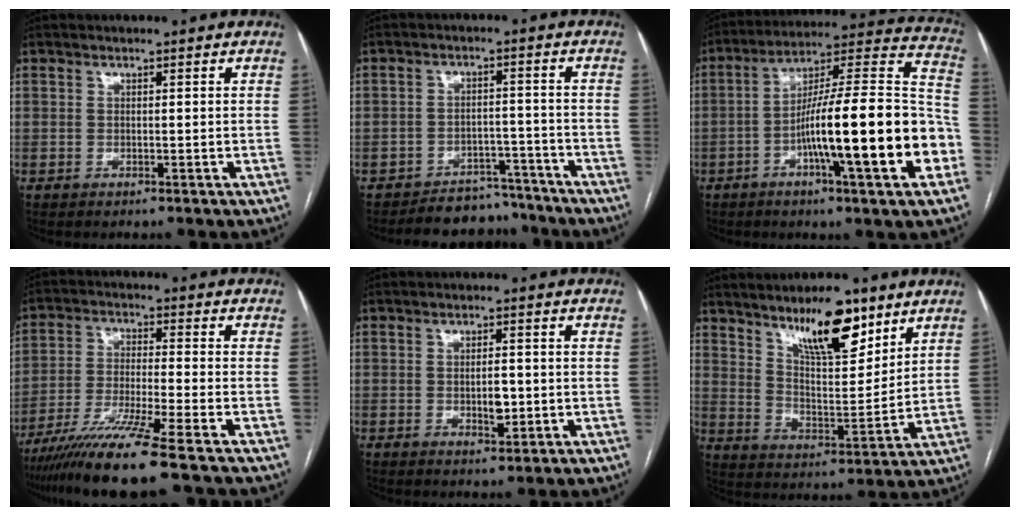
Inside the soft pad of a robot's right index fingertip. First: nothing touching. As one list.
[{"total": 7.9, "force": [-7.1, 3.4, -0.7], "torque": [0.032, 0.028, -0.101]}, {"total": 22.6, "force": [-6.7, 1.5, 21.5], "torque": [-0.290, 0.012, -0.105]}, {"total": 11.7, "force": [-8.9, -1.9, 7.4], "torque": [-0.135, -0.038, -0.155]}, {"total": 3.4, "force": [-0.5, 1.4, 3.1], "torque": [-0.049, 0.000, -0.003]}, {"total": 12.9, "force": [8.8, 3.6, 8.7], "torque": [-0.141, -0.002, 0.155]}]